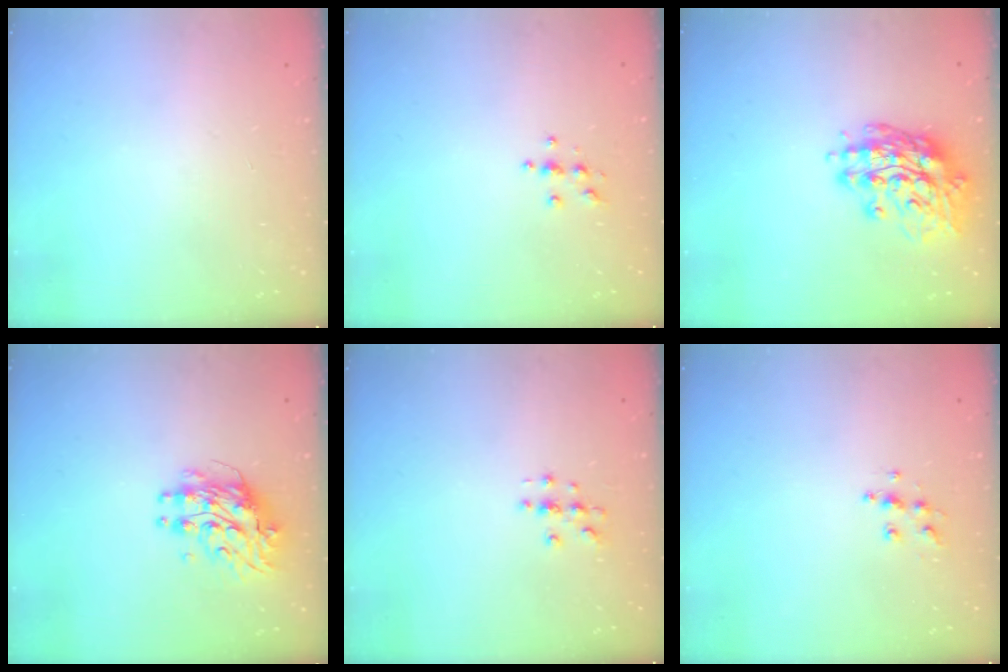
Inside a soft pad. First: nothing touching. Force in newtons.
{"total": 3.6, "press": 3.6, "slide": 0.4}
{"total": 15.6, "press": 15.3, "slide": 3.5}
{"total": 9.4, "press": 9.3, "slide": 0.9}
{"total": 2.7, "press": 2.7, "slide": 0.3}
{"total": 6.6, "press": 6.5, "slide": 0.3}